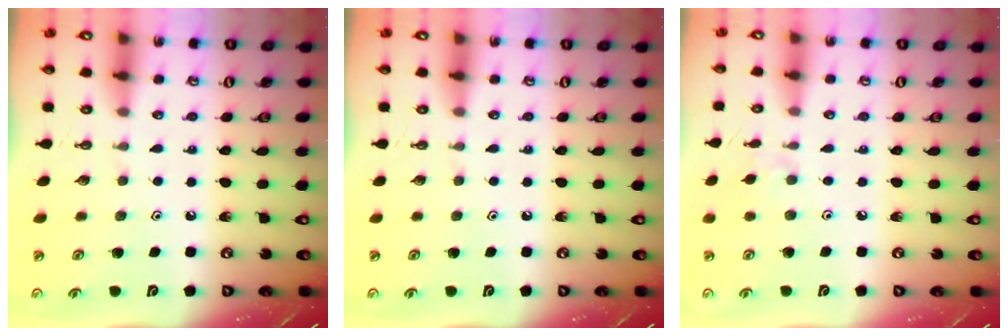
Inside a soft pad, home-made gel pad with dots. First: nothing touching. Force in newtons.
{"total": 0.0}
{"total": 1.9, "press": 1.8, "slide": 0.4}